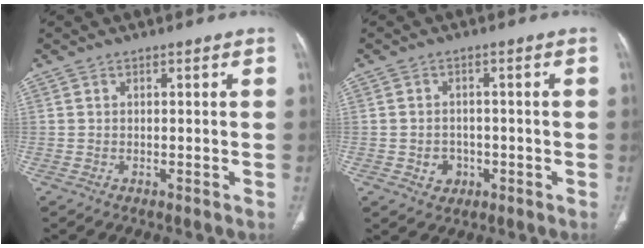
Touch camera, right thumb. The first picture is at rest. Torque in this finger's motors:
{"motor_torque": [-0.23, 0.06, 0.02, 0.29, 0.07]}